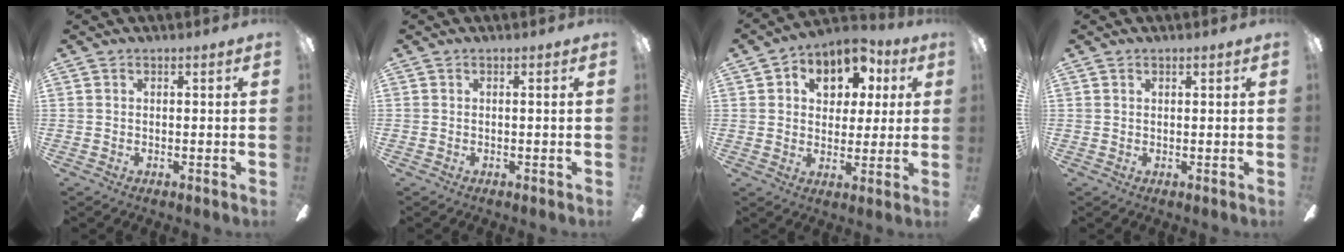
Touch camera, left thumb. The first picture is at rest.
{"total": 0.6, "force": [0.0, -0.1, 0.6], "torque": [-0.011, 0.000, 0.000]}
{"total": 11.6, "force": [5.3, 8.0, 6.5], "torque": [-0.083, -0.016, 0.091]}
{"total": 0.8, "force": [0.4, 0.2, 0.6], "torque": [-0.013, 0.001, 0.008]}